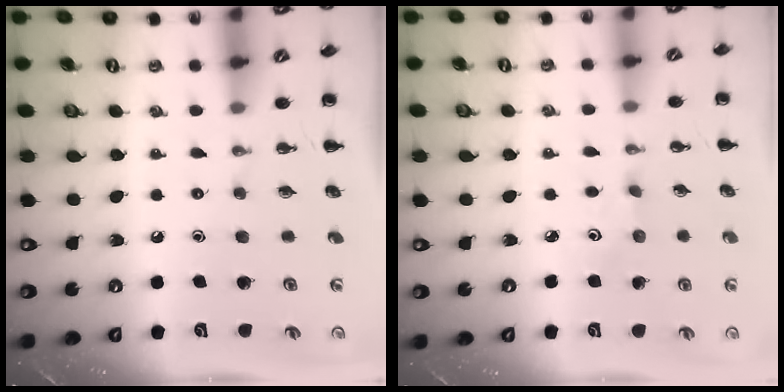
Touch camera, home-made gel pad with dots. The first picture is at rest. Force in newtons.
{"total": 1.4, "press": 1.3, "slide": 0.4}